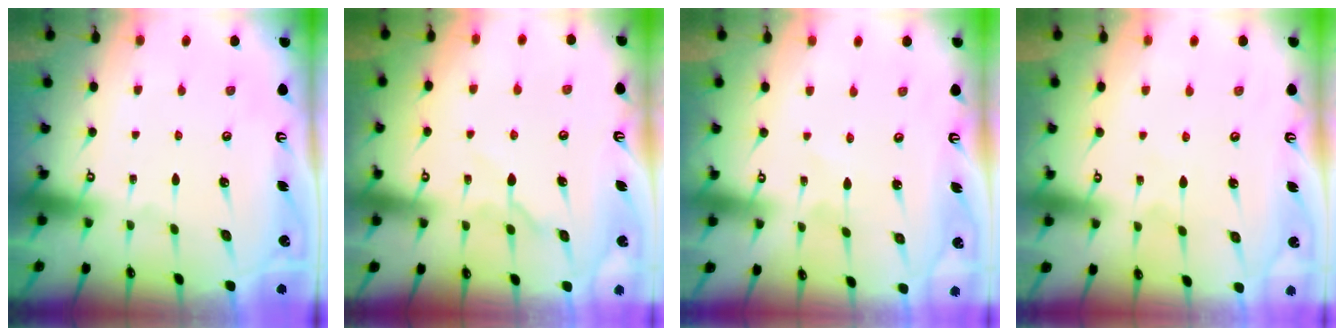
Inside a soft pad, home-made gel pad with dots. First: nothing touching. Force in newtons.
{"total": 5.9, "press": 5.9, "slide": 0.4}
{"total": 2.6, "press": 2.6, "slide": 0.3}
{"total": 3.7, "press": 3.7, "slide": 0.3}